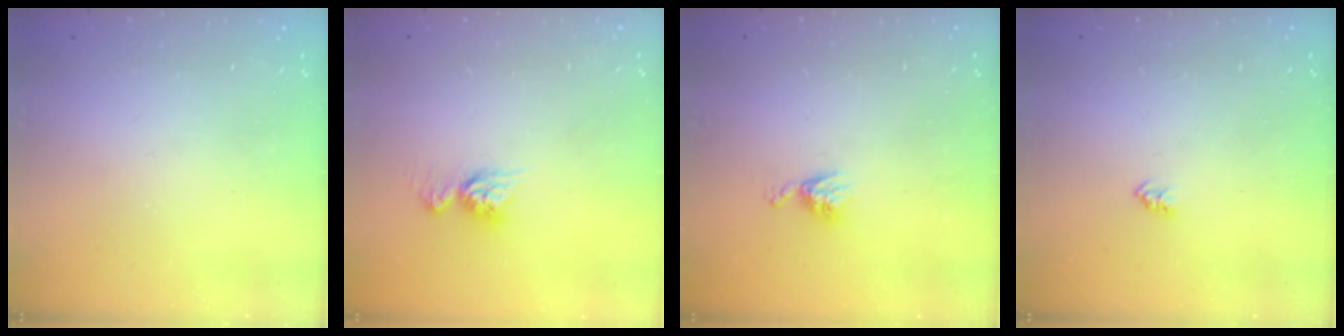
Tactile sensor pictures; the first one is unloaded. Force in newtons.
{"total": 8.4, "press": 8.4, "slide": 0.6}
{"total": 4.4, "press": 4.3, "slide": 0.6}
{"total": 2.1, "press": 2.1, "slide": 0.4}